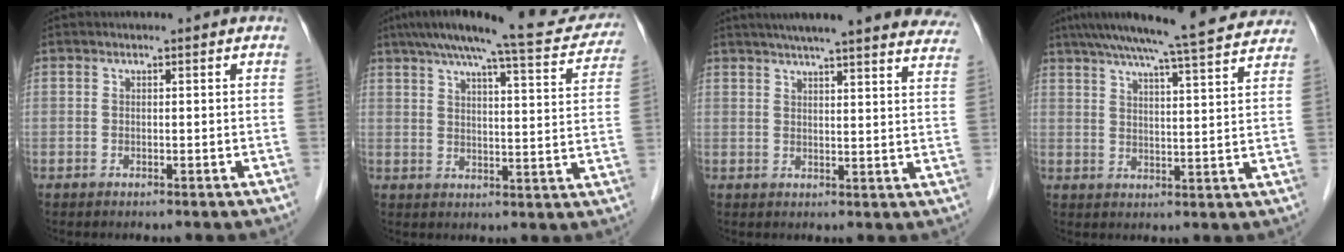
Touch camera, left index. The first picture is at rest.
{"total": 17.2, "force": [15.2, 2.1, 7.8], "torque": [-0.113, 0.009, 0.195]}
{"total": 26.3, "force": [23.2, 2.4, 12.1], "torque": [-0.176, -0.024, 0.272]}
{"total": 19.8, "force": [17.6, 1.2, 9.0], "torque": [-0.143, 0.018, 0.233]}